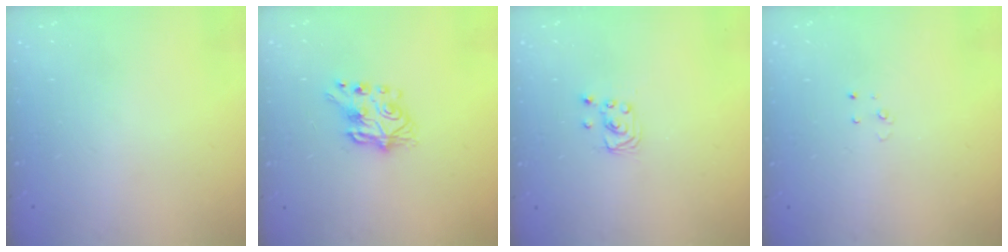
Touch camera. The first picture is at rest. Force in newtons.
{"total": 6.9, "press": 6.9, "slide": 0.3}
{"total": 1.9, "press": 1.9, "slide": 0.1}
{"total": 2.3, "press": 2.3, "slide": 0.2}